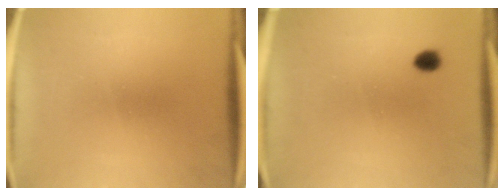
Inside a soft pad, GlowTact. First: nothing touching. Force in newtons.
{"total": 2.1}